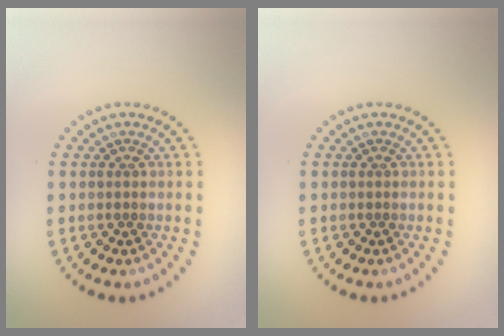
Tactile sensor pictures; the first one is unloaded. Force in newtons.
{"total": 0.0}